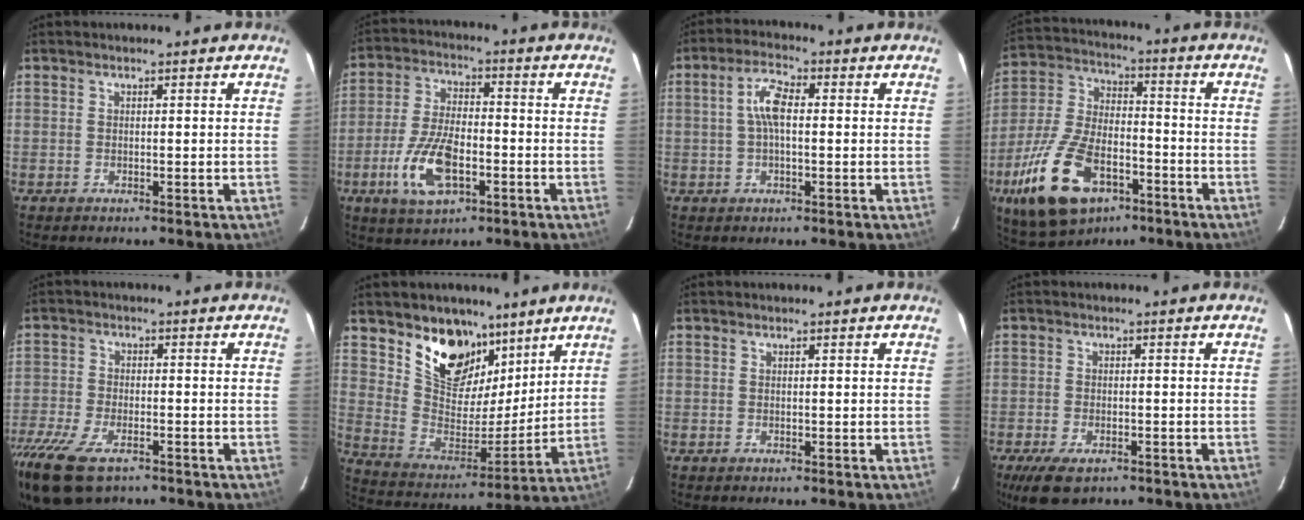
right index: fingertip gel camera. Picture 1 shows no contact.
{"total": 11.9, "force": [-4.5, 5.4, 9.7], "torque": [-0.206, -0.004, -0.080]}
{"total": 5.3, "force": [0.3, 2.1, 4.9], "torque": [-0.100, 0.013, 0.004]}
{"total": 19.7, "force": [-9.7, 10.1, 13.8], "torque": [-0.301, -0.015, -0.169]}
{"total": 13.6, "force": [-9.3, 5.8, 8.0], "torque": [-0.201, -0.043, -0.176]}
{"total": 16.3, "force": [10.6, 9.8, 7.6], "torque": [-0.154, -0.005, 0.200]}
{"total": 0.0}
{"total": 7.5, "force": [-5.0, 3.6, 4.4], "torque": [-0.106, -0.024, -0.084]}